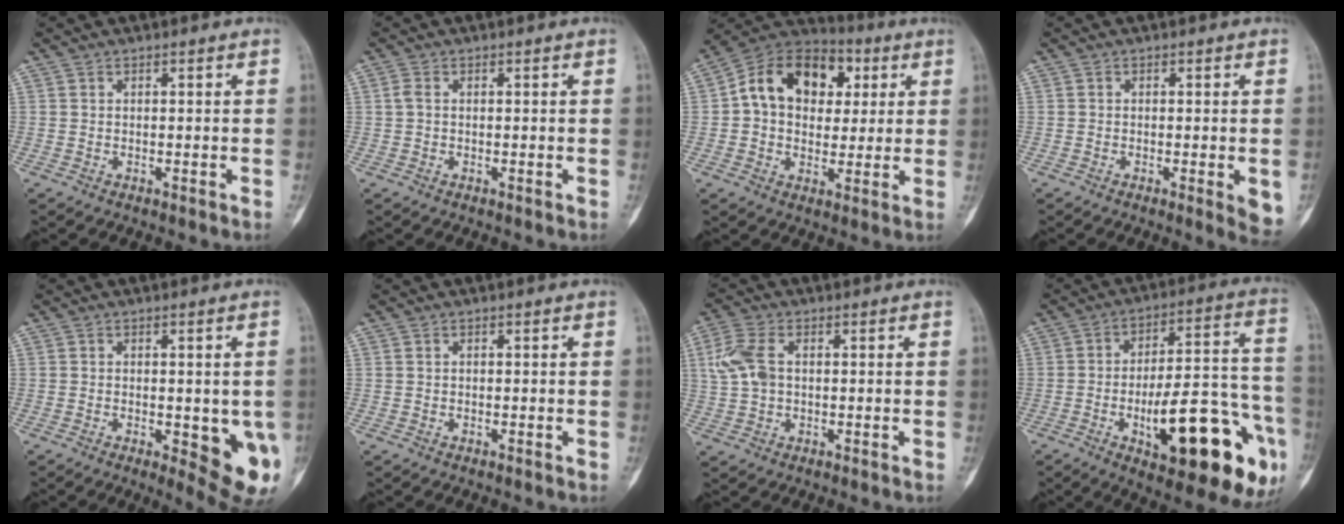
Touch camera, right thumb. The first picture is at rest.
{"total": 1.6, "force": [0.2, 1.0, 1.2], "torque": [-0.030, 0.003, 0.003]}
{"total": 17.0, "force": [3.7, 12.5, 10.9], "torque": [-0.144, 0.020, 0.054]}
{"total": 4.5, "force": [-1.3, 1.1, 4.1], "torque": [-0.047, -0.009, -0.016]}
{"total": 11.5, "force": [-2.5, 4.0, 10.5], "torque": [-0.114, -0.016, -0.018]}
{"total": 0.0}
{"total": 6.9, "force": [1.0, 4.3, 5.3], "torque": [-0.127, 0.012, 0.021]}
{"total": 27.0, "force": [-10.1, 9.1, 23.3], "torque": [-0.283, 0.047, -0.128]}